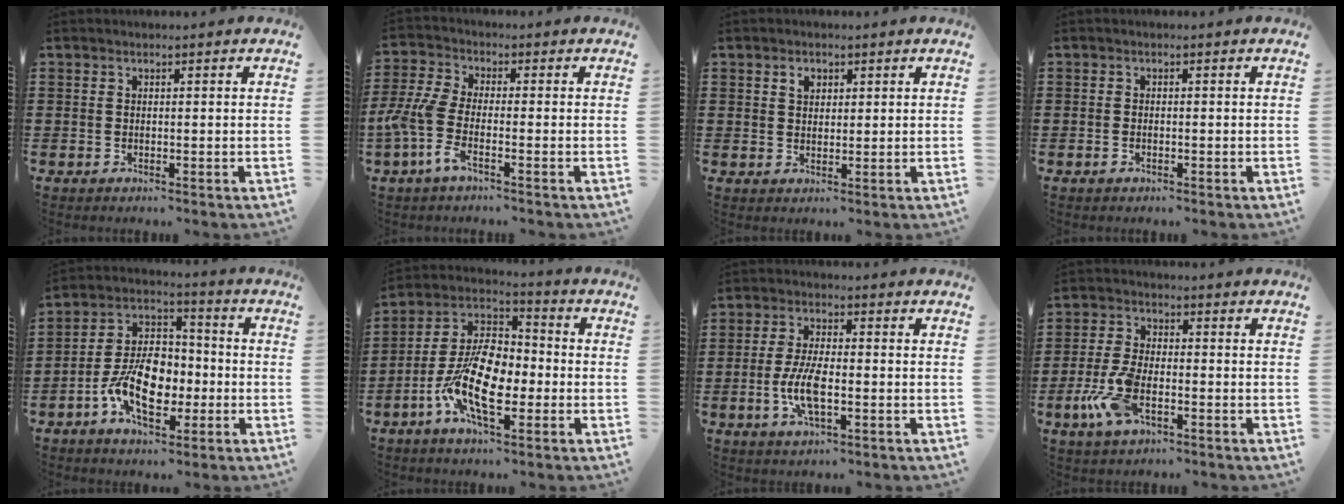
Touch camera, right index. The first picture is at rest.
{"total": 5.6, "force": [-2.2, 2.0, 4.7], "torque": [-0.133, -0.013, -0.052]}
{"total": 1.9, "force": [1.0, 1.3, 0.9], "torque": [-0.022, 0.005, 0.019]}
{"total": 0.6, "force": [-0.4, 0.3, 0.4], "torque": [-0.010, -0.002, -0.006]}
{"total": 11.2, "force": [-3.5, 6.8, 8.1], "torque": [-0.168, 0.006, -0.066]}
{"total": 12.6, "force": [-4.2, 6.3, 10.0], "torque": [-0.229, 0.004, -0.082]}
{"total": 6.9, "force": [-1.6, 2.6, 6.3], "torque": [-0.140, -0.006, -0.035]}
{"total": 7.6, "force": [-2.9, 3.3, 6.2], "torque": [-0.150, -0.011, -0.058]}